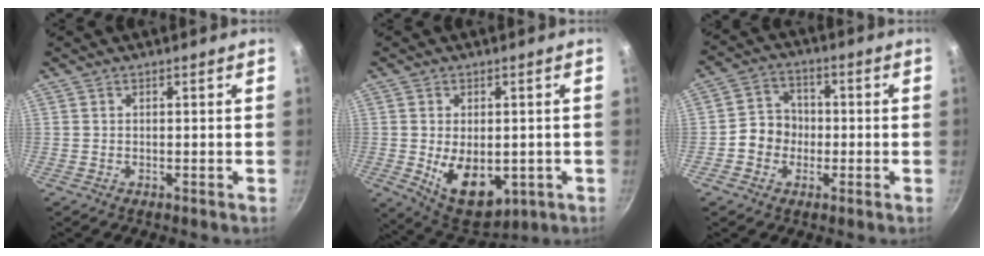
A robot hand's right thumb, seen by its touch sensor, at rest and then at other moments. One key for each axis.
{"total": 12.1, "fx": -2.0, "fy": 7.6, "fz": 9.2, "tx": -0.111, "ty": -0.013, "tz": -0.009}
{"total": 6.9, "fx": -1.3, "fy": 6.2, "fz": 2.8, "tx": -0.011, "ty": 0.024, "tz": -0.035}